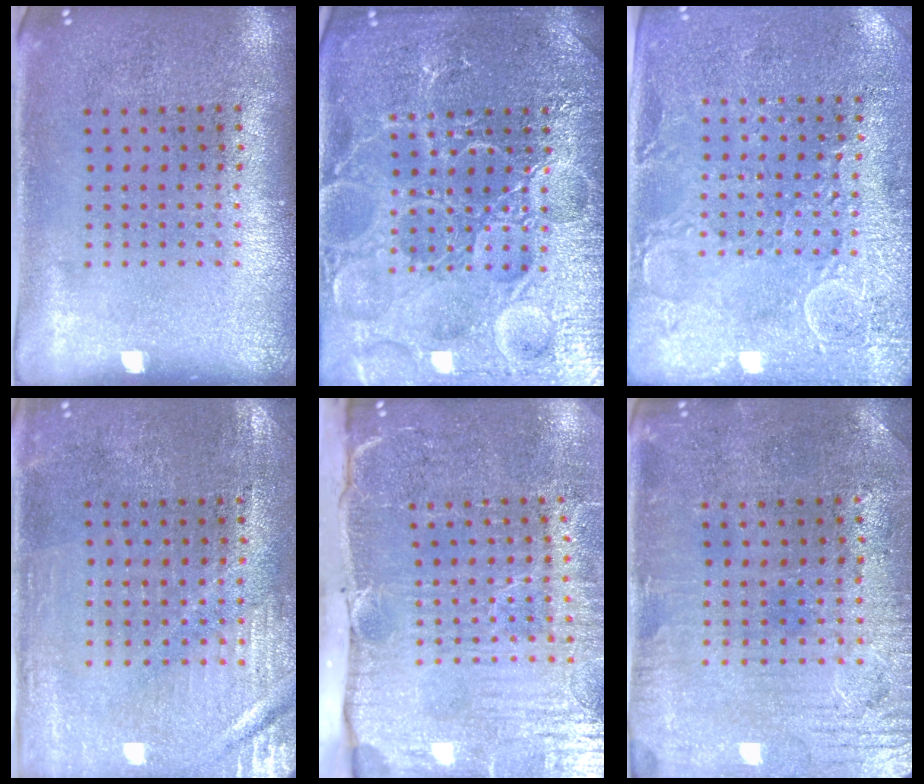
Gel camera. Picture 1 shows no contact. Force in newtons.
{"total": 7.2, "press": 7.2, "slide": 0.9}
{"total": 2.8, "press": 2.7, "slide": 0.8}
{"total": 0.6, "press": 0.5, "slide": 0.3}
{"total": 5.4, "press": 4.6, "slide": 2.9}
{"total": 0.9, "press": 0.7, "slide": 0.6}